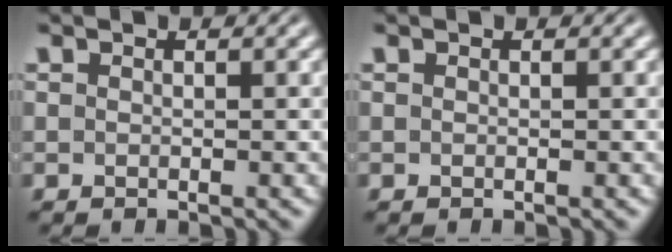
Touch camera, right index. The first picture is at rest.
{"total": 0.0}